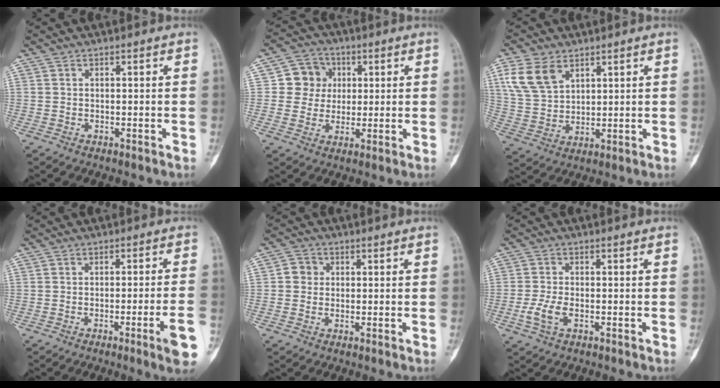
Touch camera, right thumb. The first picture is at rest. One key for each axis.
{"total": 7.7, "fx": 1.4, "fy": 7.3, "fz": 2.0, "tx": 0.011, "ty": 0.007, "tz": 0.018}
{"total": 9.5, "fx": 4.8, "fy": 6.0, "fz": 5.5, "tx": -0.103, "ty": -0.011, "tz": 0.105}
{"total": 7.3, "fx": -3.1, "fy": -0.2, "fz": 6.6, "tx": -0.091, "ty": 0.007, "tz": -0.043}
{"total": 2.9, "fx": 0.2, "fy": 2.7, "fz": 1.0, "tx": 0.000, "ty": 0.006, "tz": -0.002}
{"total": 4.1, "fx": -1.4, "fy": 2.0, "fz": 3.2, "tx": -0.079, "ty": 0.005, "tz": -0.026}